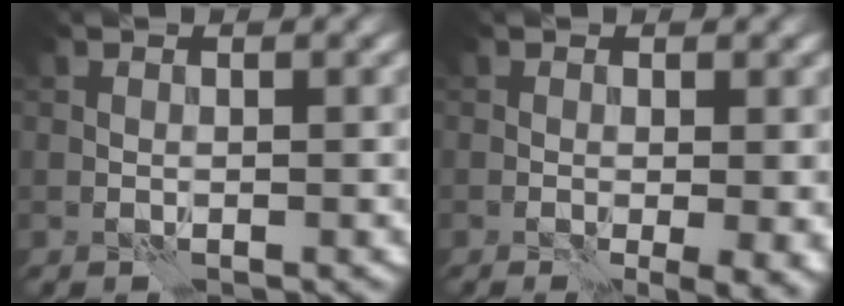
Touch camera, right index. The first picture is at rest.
{"total": 3.7, "force": [-0.3, 1.1, 3.5], "torque": [-0.033, -0.008, 0.001]}